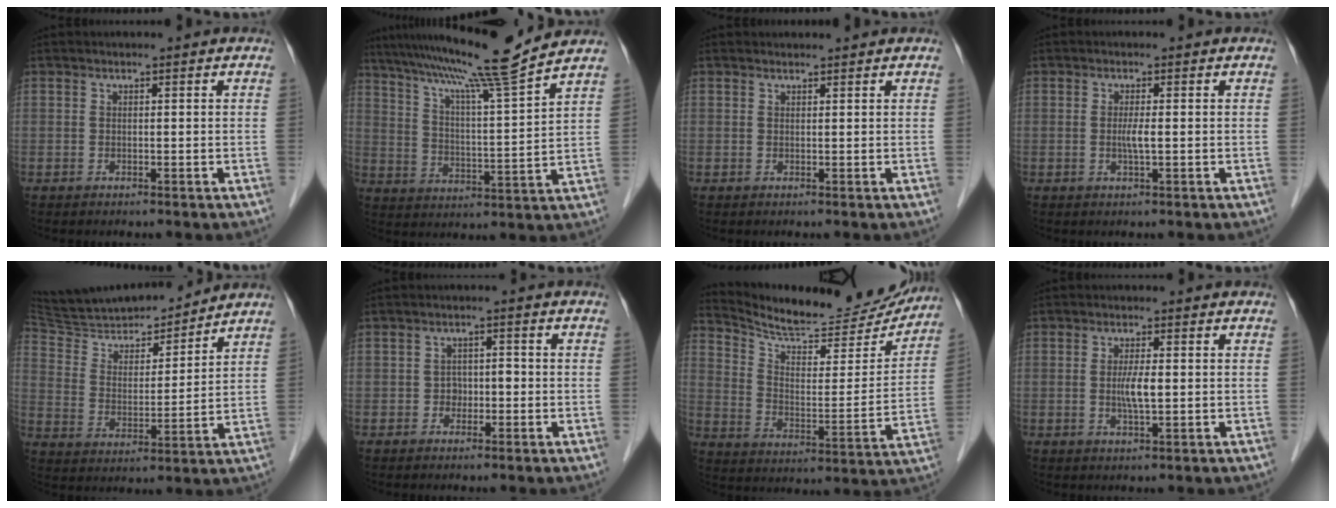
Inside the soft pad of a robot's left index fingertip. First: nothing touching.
{"total": 15.0, "force": [12.9, -2.4, 7.2], "torque": [-0.129, -0.011, 0.203]}
{"total": 1.3, "force": [1.3, 0.2, 0.1], "torque": [-0.009, 0.009, 0.021]}
{"total": 1.9, "force": [-0.1, 0.0, 1.9], "torque": [-0.039, -0.002, -0.003]}
{"total": 17.6, "force": [16.4, 2.7, 5.6], "torque": [-0.098, 0.008, 0.280]}
{"total": 2.1, "force": [-0.7, 1.7, 1.1], "torque": [-0.013, 0.011, -0.011]}
{"total": 20.4, "force": [19.2, 3.8, 5.6], "torque": [-0.091, -0.036, 0.274]}
{"total": 3.4, "force": [-0.1, 0.4, 3.3], "torque": [-0.066, -0.004, -0.001]}